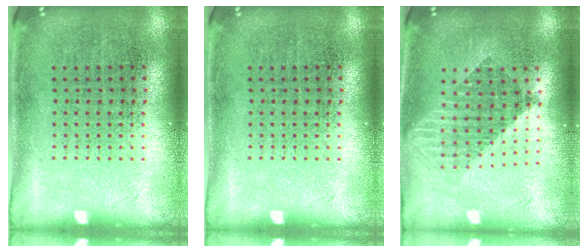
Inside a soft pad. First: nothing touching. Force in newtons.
{"total": 0.0}
{"total": 1.7, "press": 1.4, "slide": 1.0}